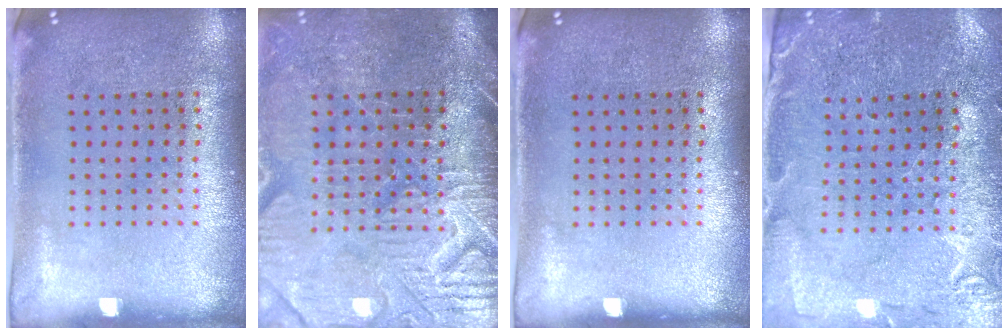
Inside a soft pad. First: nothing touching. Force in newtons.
{"total": 4.4, "press": 4.0, "slide": 1.8}
{"total": 0.0}
{"total": 0.5, "press": 0.5, "slide": 0.2}